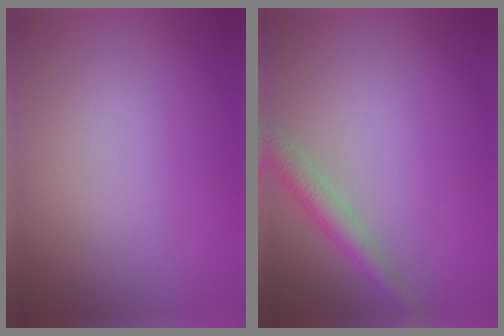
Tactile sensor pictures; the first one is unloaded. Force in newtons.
{"total": 2.8, "press": 2.8, "slide": 0.1}